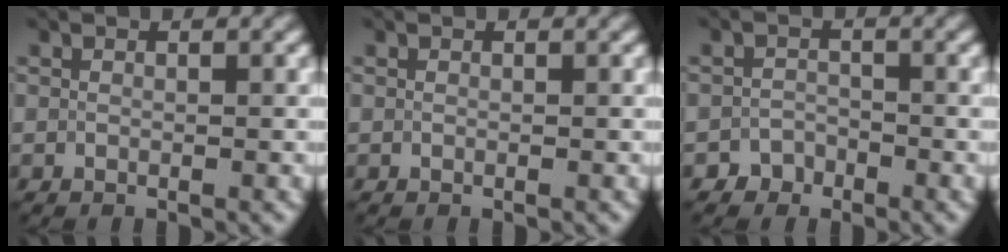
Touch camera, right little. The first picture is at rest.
{"total": 0.0}
{"total": 1.6, "force": [-1.2, 1.1, 0.0], "torque": [0.011, 0.006, -0.023]}